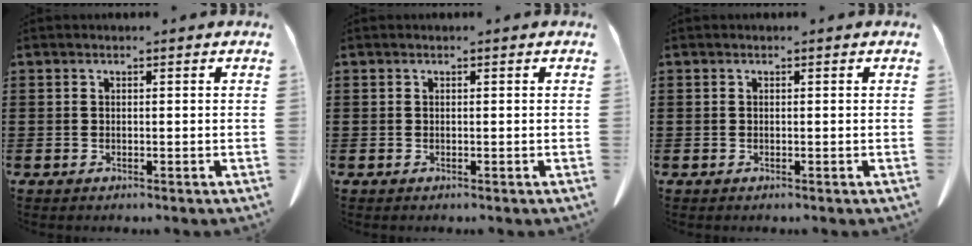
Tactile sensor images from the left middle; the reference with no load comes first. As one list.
[{"total": 0.0}, {"total": 0.0}]